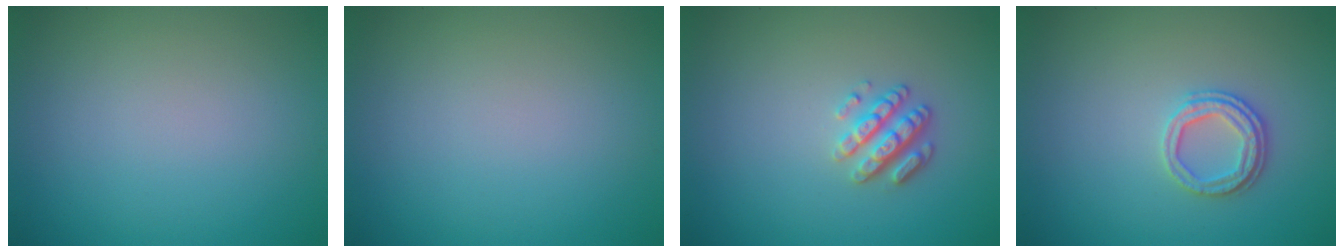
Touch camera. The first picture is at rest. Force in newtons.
{"total": 0.0}
{"total": 2.8, "press": 2.5, "slide": 1.0}
{"total": 2.5, "press": 2.3, "slide": 0.9}